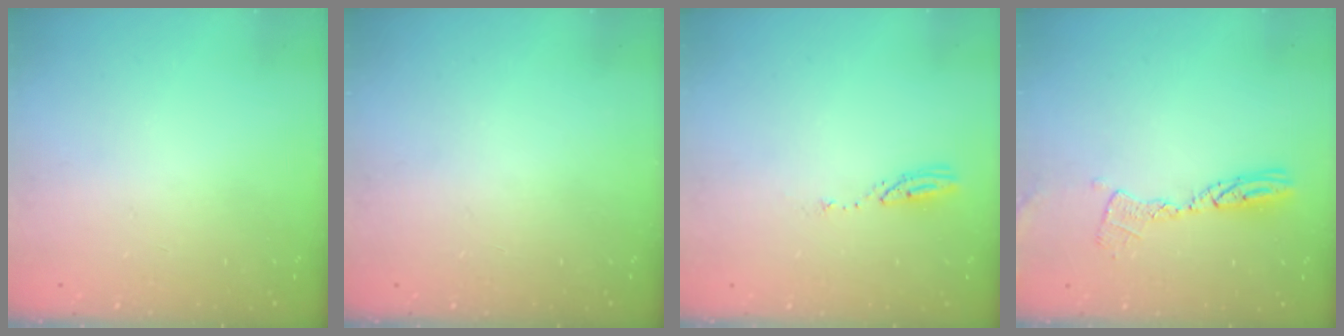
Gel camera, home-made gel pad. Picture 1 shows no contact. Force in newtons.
{"total": 0.0}
{"total": 4.1, "press": 4.1, "slide": 0.3}
{"total": 9.7, "press": 9.6, "slide": 0.9}